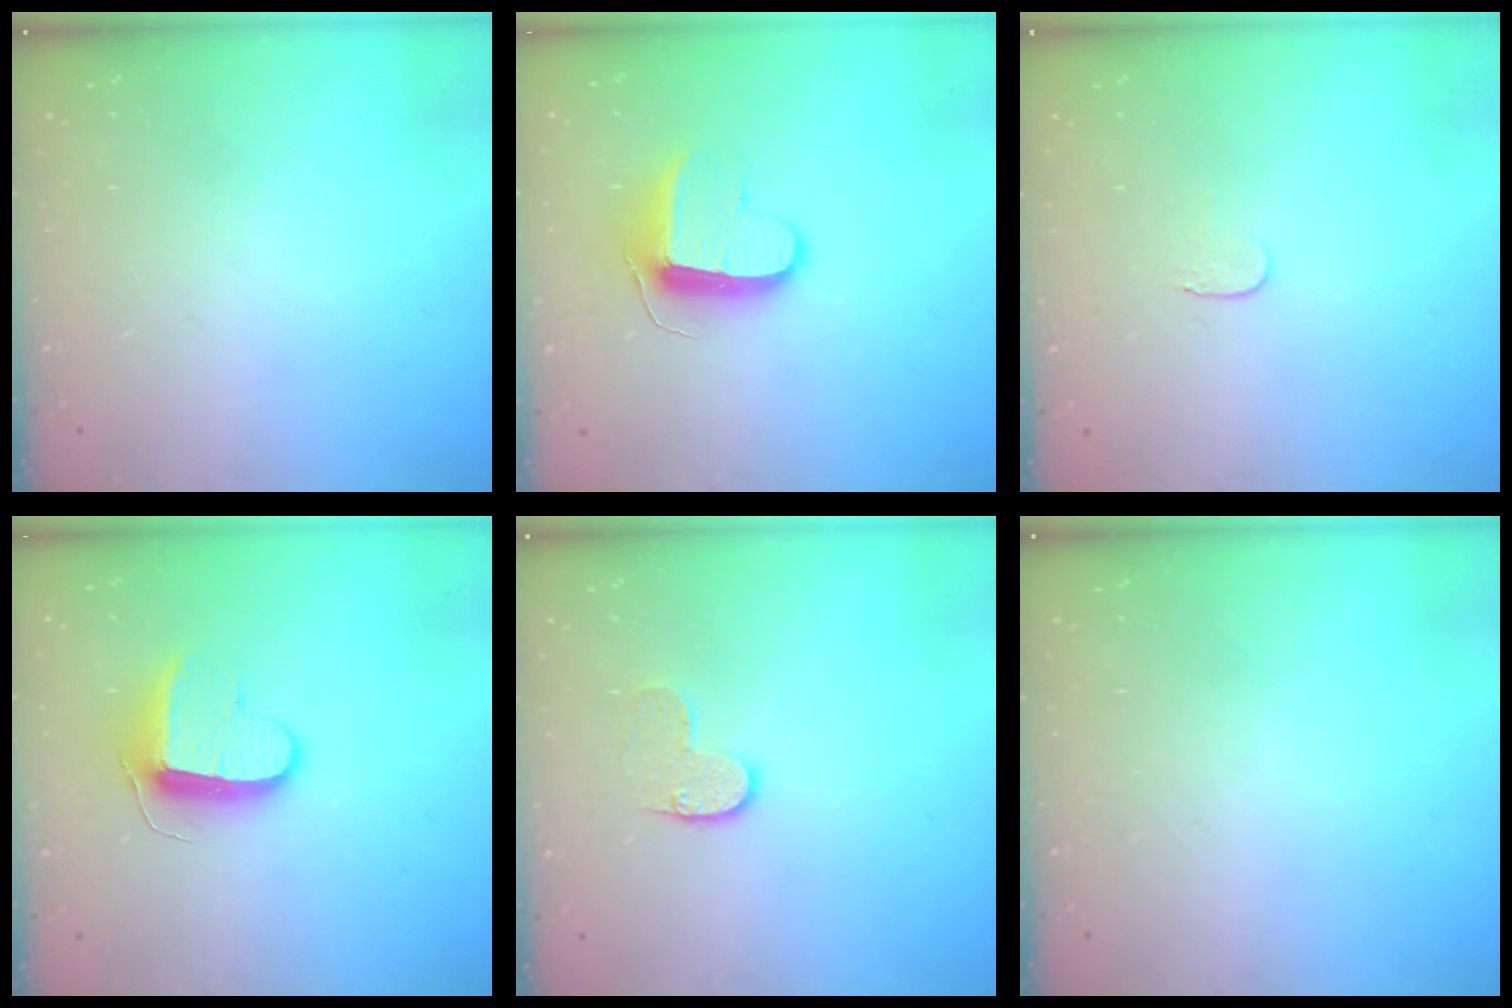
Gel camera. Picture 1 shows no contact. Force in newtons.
{"total": 9.9, "press": 9.9, "slide": 0.1}
{"total": 3.3, "press": 3.3, "slide": 0.4}
{"total": 9.9, "press": 9.9, "slide": 0.1}
{"total": 6.3, "press": 6.3, "slide": 0.3}
{"total": 0.0}